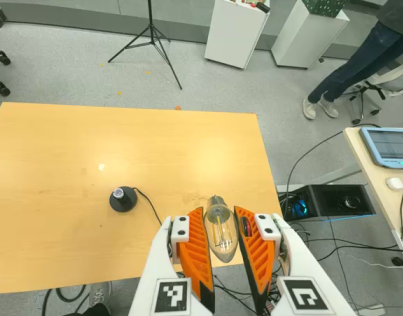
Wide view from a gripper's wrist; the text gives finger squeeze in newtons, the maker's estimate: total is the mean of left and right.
{"total": 13.6, "left": 14.9, "right": 12.4}